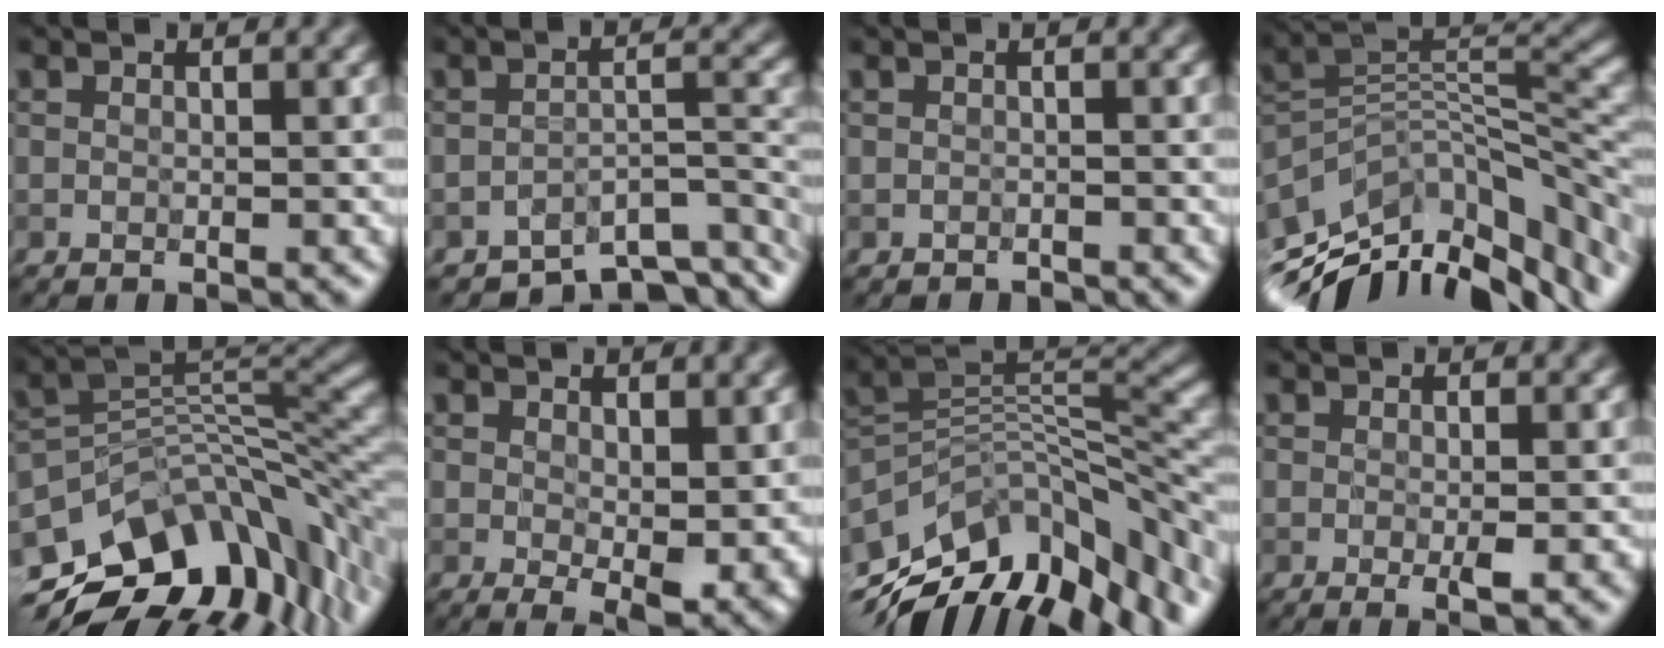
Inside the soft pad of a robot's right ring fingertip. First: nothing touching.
{"total": 6.8, "force": [-5.6, 2.3, 3.1], "torque": [-0.034, -0.015, -0.085]}
{"total": 0.8, "force": [-0.8, 0.2, 0.0], "torque": [-0.001, -0.004, -0.012]}
{"total": 11.5, "force": [-7.3, 4.6, 7.6], "torque": [-0.142, 0.017, -0.125]}
{"total": 12.1, "force": [-5.6, 6.6, 8.5], "torque": [-0.152, -0.001, -0.091]}
{"total": 5.0, "force": [0.7, 2.3, 4.3], "torque": [-0.068, -0.017, 0.022]}
{"total": 12.7, "force": [-7.6, 5.4, 8.6], "torque": [-0.163, 0.012, -0.128]}
{"total": 1.6, "force": [-0.2, 0.2, 1.6], "torque": [-0.027, -0.007, -0.003]}